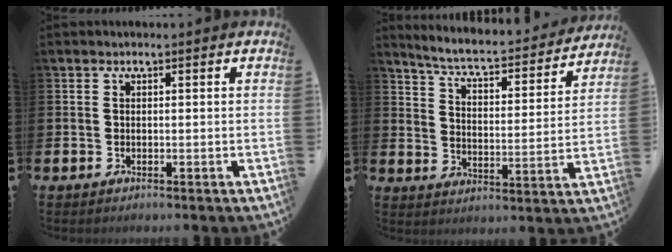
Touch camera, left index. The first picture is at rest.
{"total": 6.0, "force": [5.6, 0.6, 2.2], "torque": [-0.069, -0.044, 0.089]}